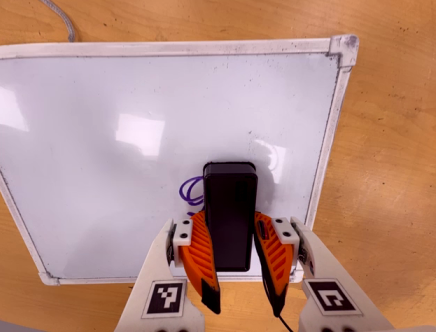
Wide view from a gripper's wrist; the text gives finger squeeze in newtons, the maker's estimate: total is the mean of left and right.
{"total": 12.8, "left": 12.7, "right": 12.9}